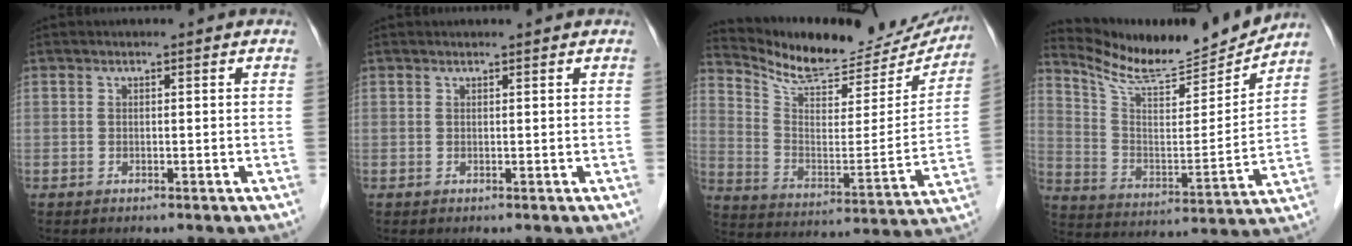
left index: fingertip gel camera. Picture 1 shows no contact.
{"total": 0.9, "force": [0.9, 0.0, 0.2], "torque": [-0.005, 0.009, 0.014]}
{"total": 21.4, "force": [20.0, 5.7, 5.1], "torque": [-0.080, -0.045, 0.285]}
{"total": 15.5, "force": [15.0, 0.8, 3.9], "torque": [-0.084, -0.028, 0.250]}